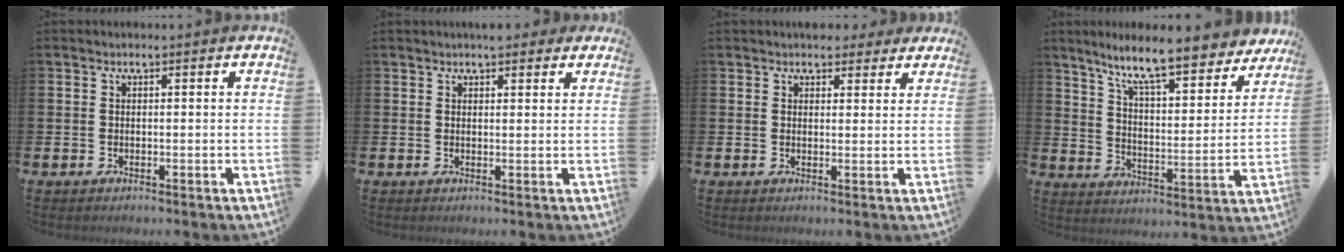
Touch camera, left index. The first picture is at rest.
{"total": 2.4, "force": [2.2, 0.7, 0.3], "torque": [0.001, -0.006, 0.039]}
{"total": 3.5, "force": [3.1, 1.5, 0.1], "torque": [0.009, -0.012, 0.054]}
{"total": 10.4, "force": [9.1, 1.3, 4.9], "torque": [-0.114, -0.057, 0.153]}